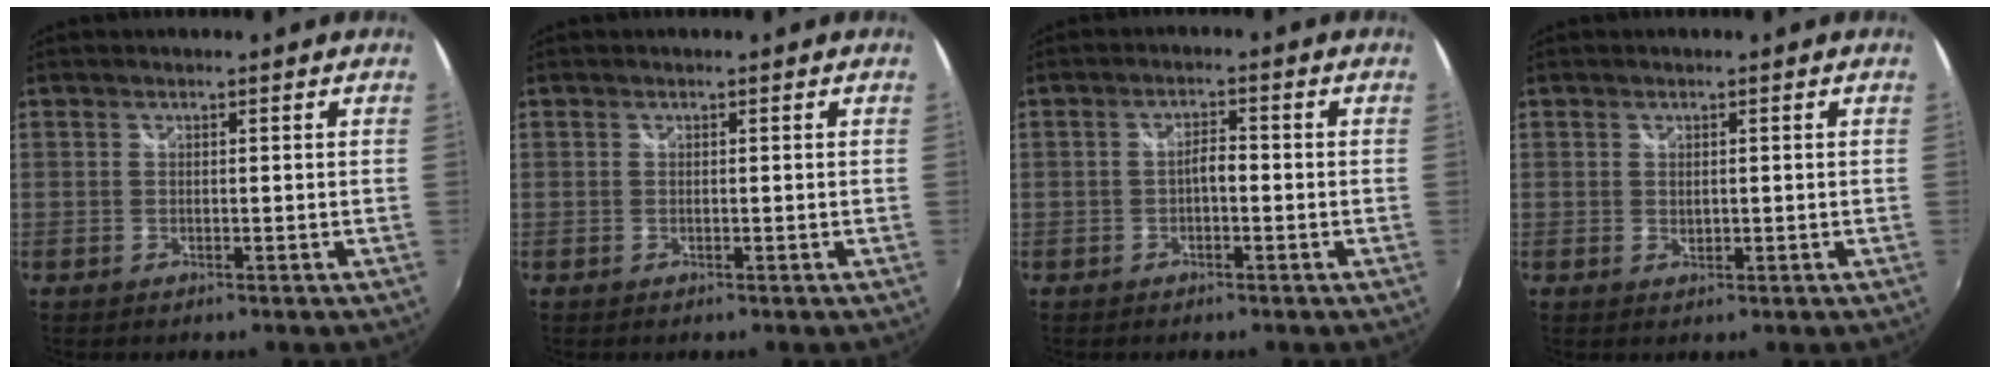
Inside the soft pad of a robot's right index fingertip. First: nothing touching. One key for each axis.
{"total": 0.0}
{"total": 2.4, "fx": -0.8, "fy": 1.0, "fz": 2.0, "tx": -0.036, "ty": 0.007, "tz": -0.016}
{"total": 1.2, "fx": 0.1, "fy": 0.8, "fz": 0.8, "tx": -0.012, "ty": 0.000, "tz": 0.003}